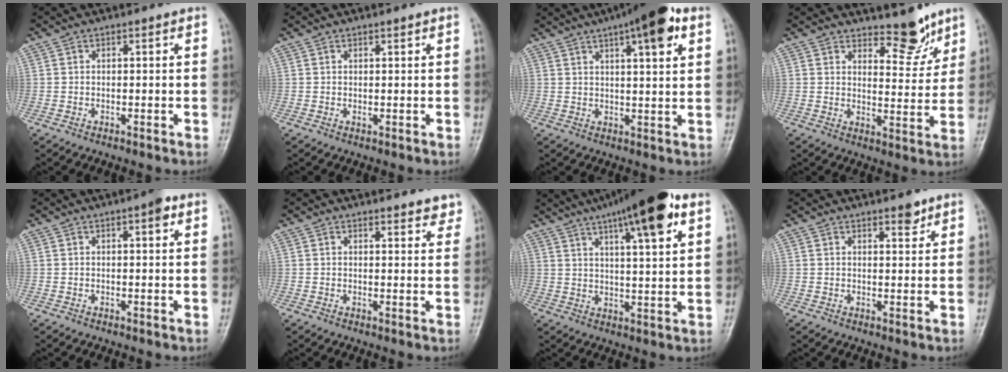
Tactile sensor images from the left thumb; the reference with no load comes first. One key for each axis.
{"total": 0.6, "fx": 0.4, "fy": 0.2, "fz": 0.4, "tx": -0.005, "ty": -0.004, "tz": 0.008}
{"total": 12.3, "fx": 6.4, "fy": 3.0, "fz": 10.1, "tx": -0.136, "ty": -0.004, "tz": 0.088}
{"total": 6.8, "fx": 5.6, "fy": 2.7, "fz": 2.8, "tx": -0.011, "ty": -0.049, "tz": 0.088}
{"total": 2.5, "fx": 1.3, "fy": 0.6, "fz": 2.1, "tx": -0.025, "ty": -0.001, "tz": 0.014}
{"total": 4.2, "fx": 3.7, "fy": 1.4, "fz": 1.4, "tx": 0.006, "ty": -0.019, "tz": 0.037}
{"total": 16.9, "fx": 9.5, "fy": 3.5, "fz": 13.6, "tx": -0.199, "ty": -0.017, "tz": 0.144}
{"total": 2.5, "fx": 1.9, "fy": 0.9, "fz": 1.3, "tx": -0.009, "ty": -0.013, "tz": 0.029}